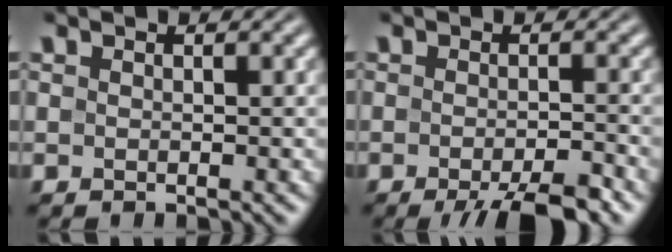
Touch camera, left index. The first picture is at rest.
{"total": 5.1, "force": [-3.4, 0.9, 3.7], "torque": [-0.048, -0.001, -0.054]}